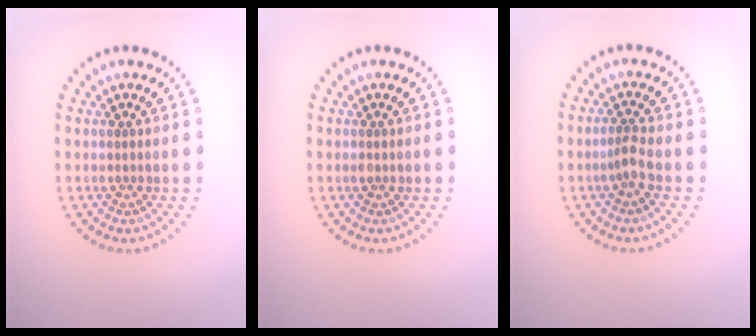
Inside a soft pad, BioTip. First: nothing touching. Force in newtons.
{"total": 0.5, "press": 0.5, "slide": 0.2}
{"total": 1.4, "press": 1.0, "slide": 1.0}